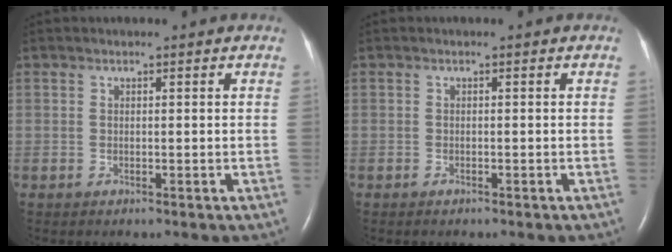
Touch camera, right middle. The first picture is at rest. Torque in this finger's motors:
{"motor_torque": [-0.17, 0.02, 0.03, 0.00]}